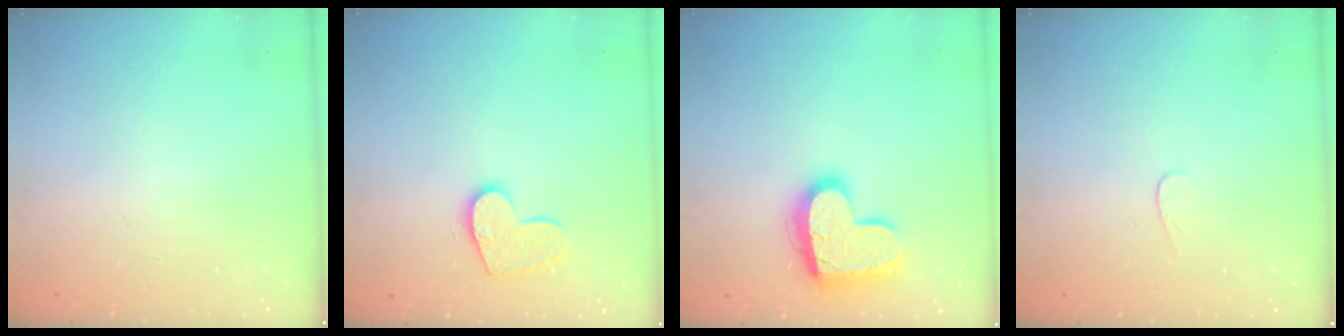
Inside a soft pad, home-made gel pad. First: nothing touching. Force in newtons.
{"total": 11.4, "press": 11.3, "slide": 0.6}
{"total": 17.3, "press": 17.3, "slide": 1.2}
{"total": 3.1, "press": 3.0, "slide": 0.3}